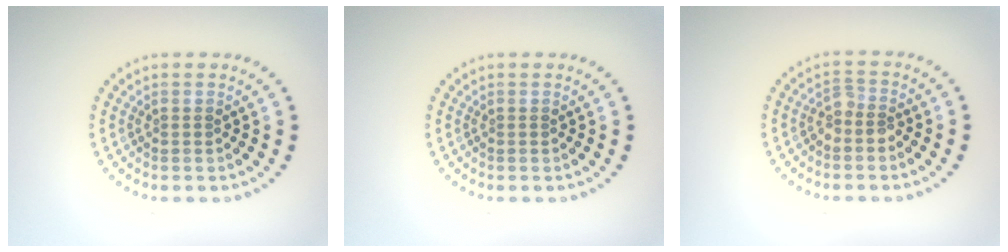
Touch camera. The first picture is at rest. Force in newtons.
{"total": 0.0}
{"total": 1.6, "press": 1.3, "slide": 0.9}